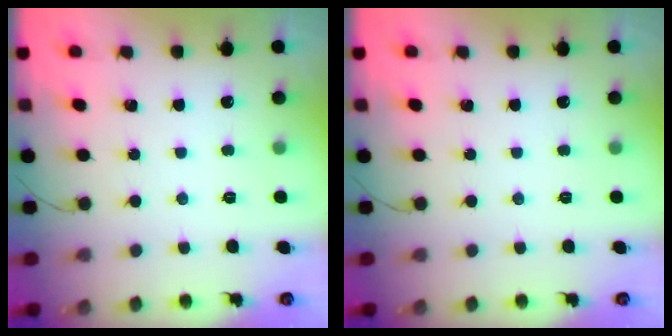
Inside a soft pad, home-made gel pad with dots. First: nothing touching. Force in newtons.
{"total": 0.0}